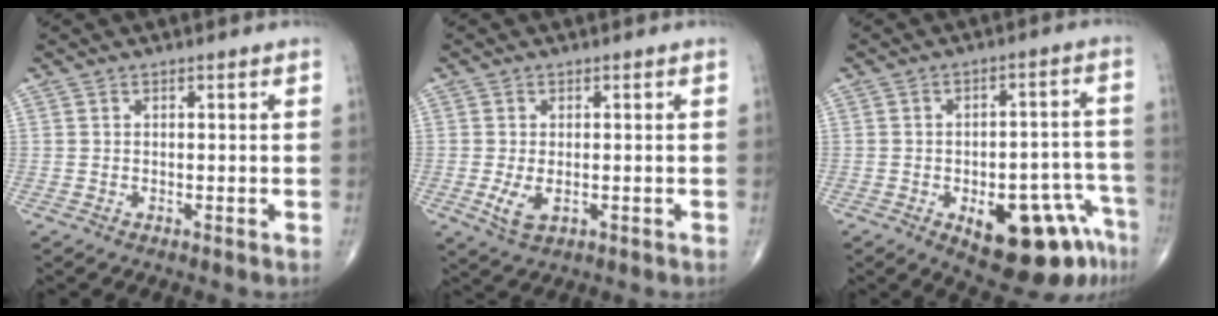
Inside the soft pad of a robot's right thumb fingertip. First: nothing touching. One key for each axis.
{"total": 3.8, "fx": -0.8, "fy": 2.0, "fz": 3.1, "tx": -0.067, "ty": -0.010, "tz": -0.011}
{"total": 16.8, "fx": -8.3, "fy": 7.3, "fz": 12.6, "tx": -0.107, "ty": 0.056, "tz": -0.096}